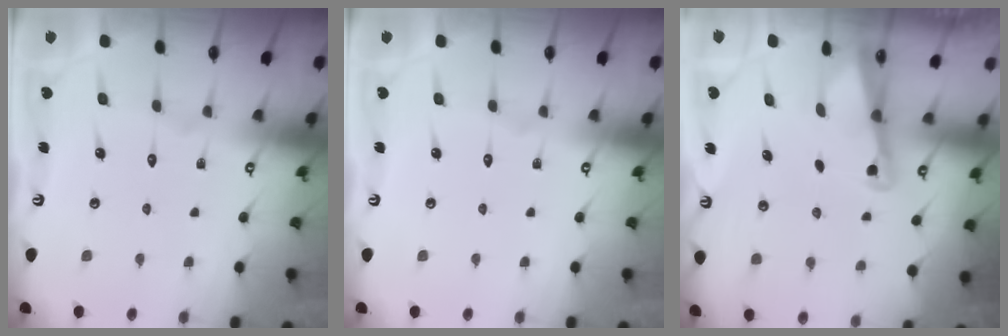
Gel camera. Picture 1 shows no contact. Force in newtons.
{"total": 0.0}
{"total": 2.1, "press": 2.1, "slide": 0.3}